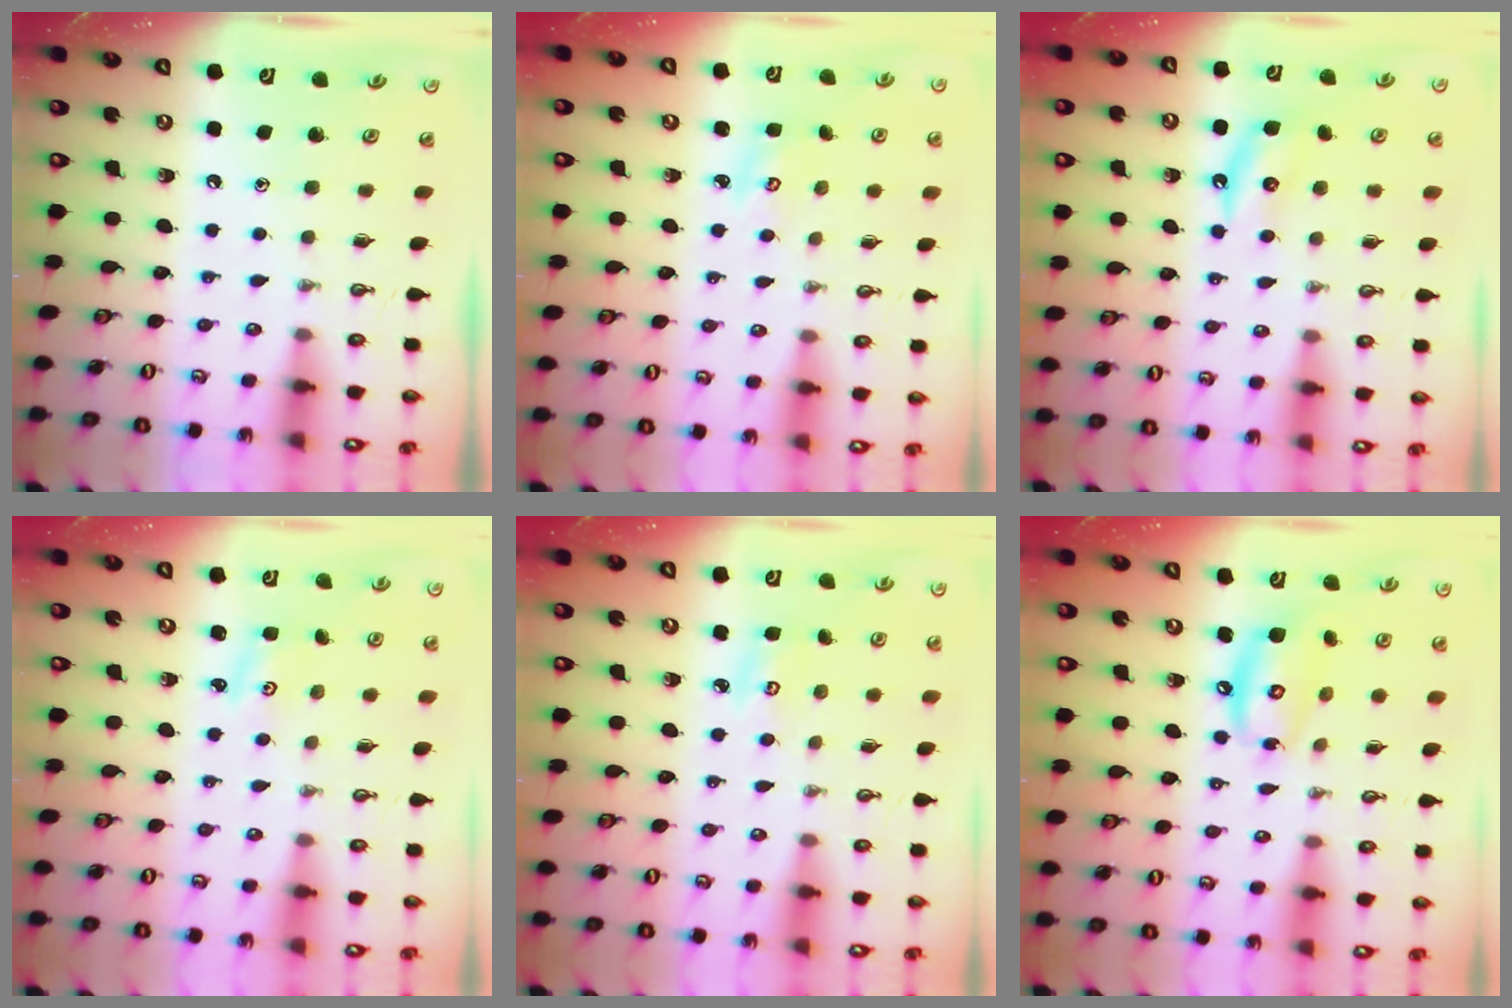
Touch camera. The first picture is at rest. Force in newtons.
{"total": 2.3, "press": 2.3, "slide": 0.2}
{"total": 5.1, "press": 5.1, "slide": 0.8}
{"total": 1.1, "press": 1.1, "slide": 0.3}
{"total": 4.7, "press": 4.7, "slide": 0.4}
{"total": 12.7, "press": 12.6, "slide": 1.4}